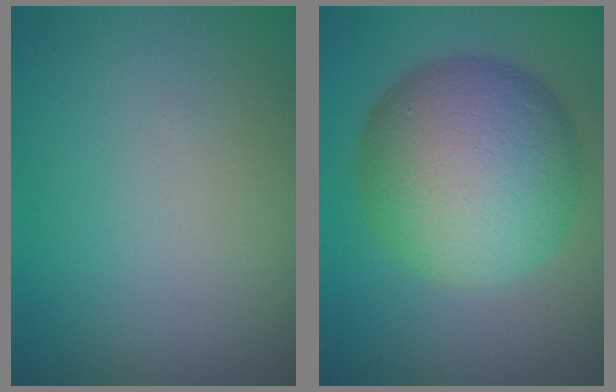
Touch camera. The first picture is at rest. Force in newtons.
{"total": 11.5, "press": 11.5, "slide": 0.2}